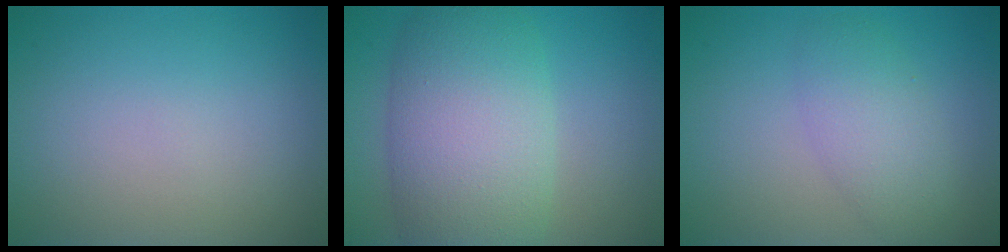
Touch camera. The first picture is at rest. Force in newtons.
{"total": 9.9, "press": 9.9, "slide": 0.4}
{"total": 3.5, "press": 3.5, "slide": 0.1}